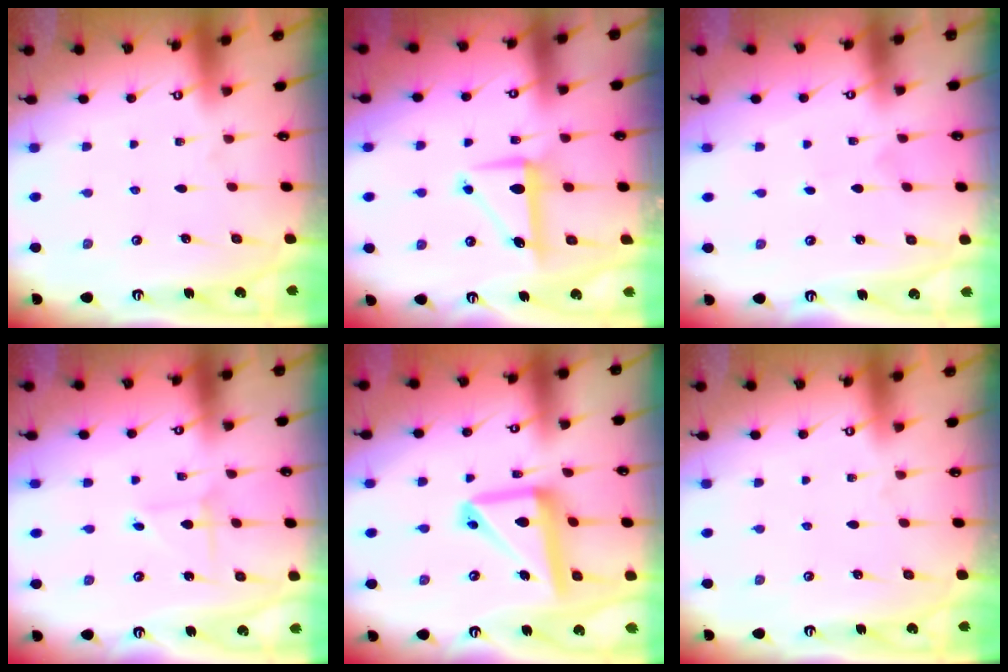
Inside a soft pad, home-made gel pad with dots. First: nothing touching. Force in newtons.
{"total": 8.4, "press": 8.4, "slide": 0.3}
{"total": 0.5, "press": 0.5, "slide": 0.0}
{"total": 1.4, "press": 1.4, "slide": 0.1}
{"total": 15.1, "press": 15.0, "slide": 1.5}
{"total": 0.0}